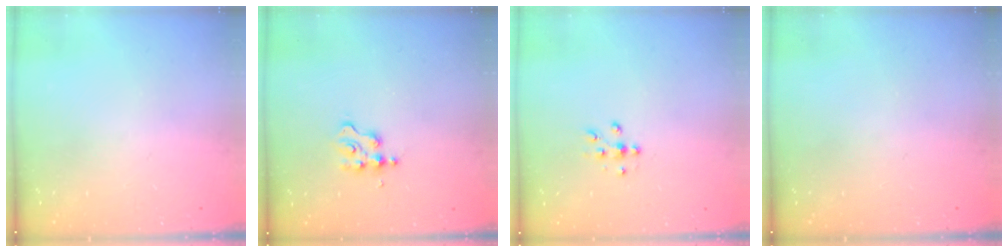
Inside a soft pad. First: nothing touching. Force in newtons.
{"total": 2.9, "press": 2.9, "slide": 0.4}
{"total": 5.8, "press": 5.6, "slide": 1.5}
{"total": 0.0}